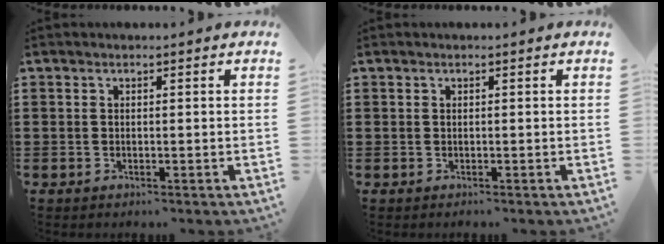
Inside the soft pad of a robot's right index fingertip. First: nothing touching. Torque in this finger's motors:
{"motor_torque": [1.08, 1.06, -1.05, -0.21]}